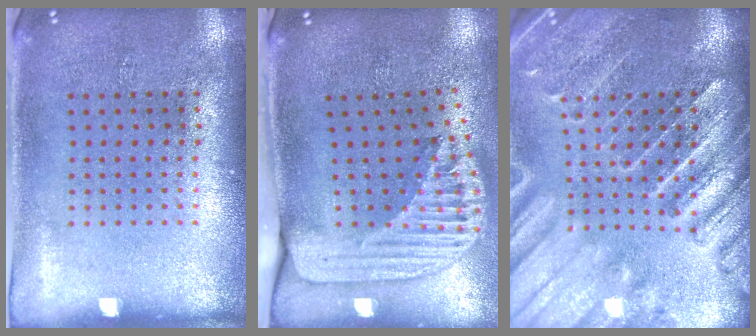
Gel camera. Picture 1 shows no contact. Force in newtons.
{"total": 2.6, "press": 1.8, "slide": 1.9}
{"total": 3.6, "press": 3.2, "slide": 1.6}